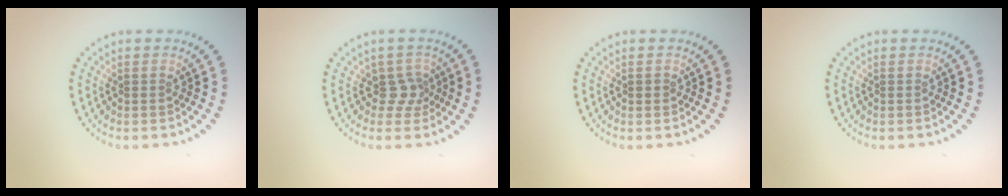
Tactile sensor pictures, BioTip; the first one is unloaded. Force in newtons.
{"total": 1.8, "press": 1.4, "slide": 1.2}
{"total": 0.6, "press": 0.6, "slide": 0.2}
{"total": 0.0}